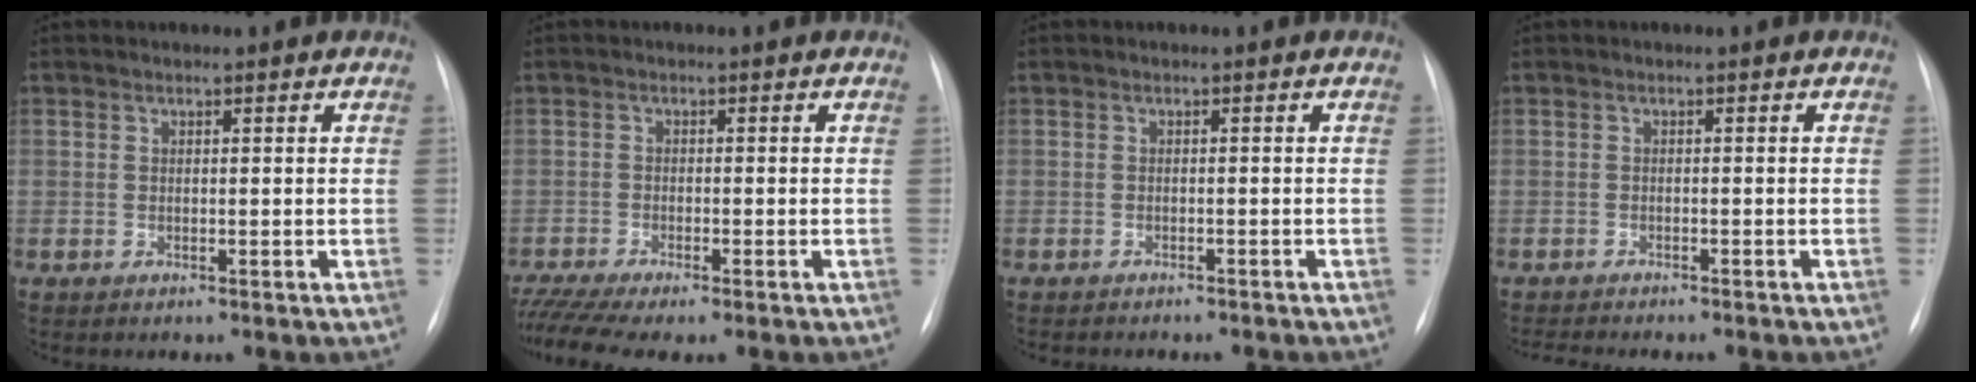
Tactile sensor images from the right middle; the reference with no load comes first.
{"total": 6.7, "force": [-5.4, 0.6, 4.0], "torque": [-0.075, -0.006, -0.090]}
{"total": 5.8, "force": [-5.2, 1.6, 2.2], "torque": [-0.022, 0.001, -0.059]}
{"total": 6.7, "force": [-6.1, 0.9, 2.8], "torque": [-0.033, -0.003, -0.083]}